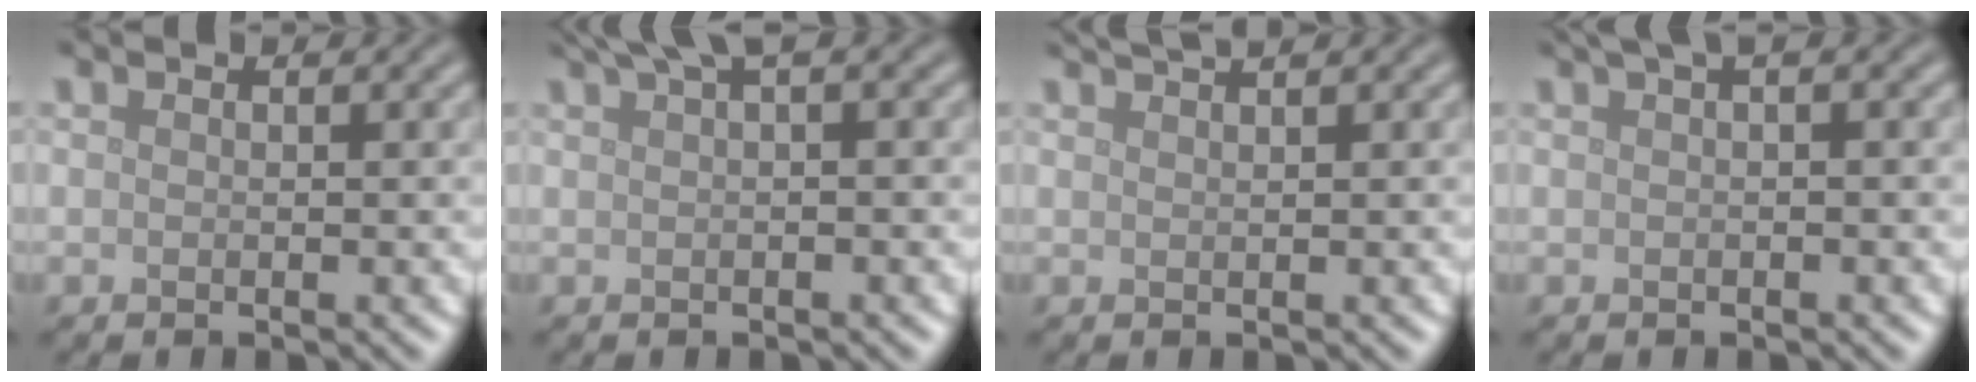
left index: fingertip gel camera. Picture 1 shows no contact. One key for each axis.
{"total": 3.0, "fx": 1.7, "fy": 0.6, "fz": 2.4, "tx": -0.032, "ty": 0.012, "tz": 0.029}
{"total": 2.2, "fx": 1.8, "fy": 0.4, "fz": 1.2, "tx": -0.009, "ty": 0.006, "tz": 0.022}
{"total": 2.3, "fx": 1.1, "fy": 0.6, "fz": 2.0, "tx": -0.029, "ty": 0.005, "tz": 0.014}